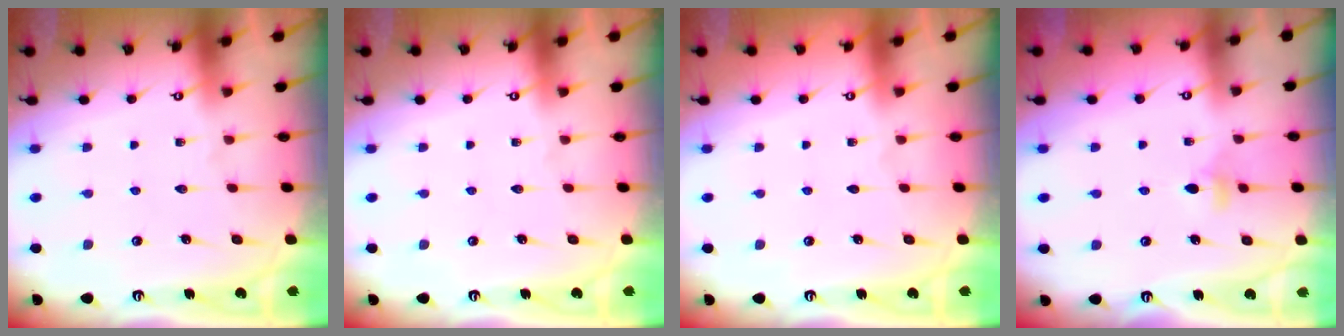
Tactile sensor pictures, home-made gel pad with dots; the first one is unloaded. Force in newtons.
{"total": 0.0}
{"total": 0.0}
{"total": 3.7, "press": 3.6, "slide": 0.8}